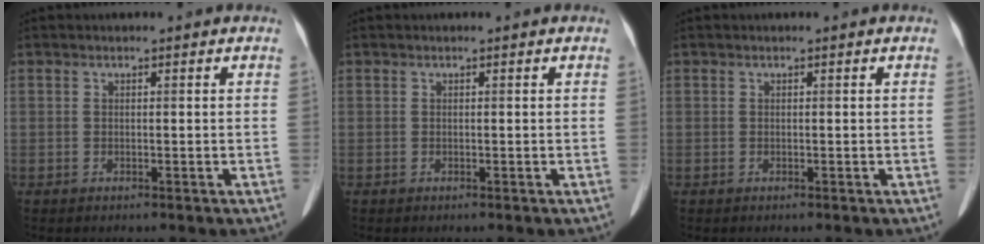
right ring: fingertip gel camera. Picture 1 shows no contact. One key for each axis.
{"total": 0.0}
{"total": 0.0}